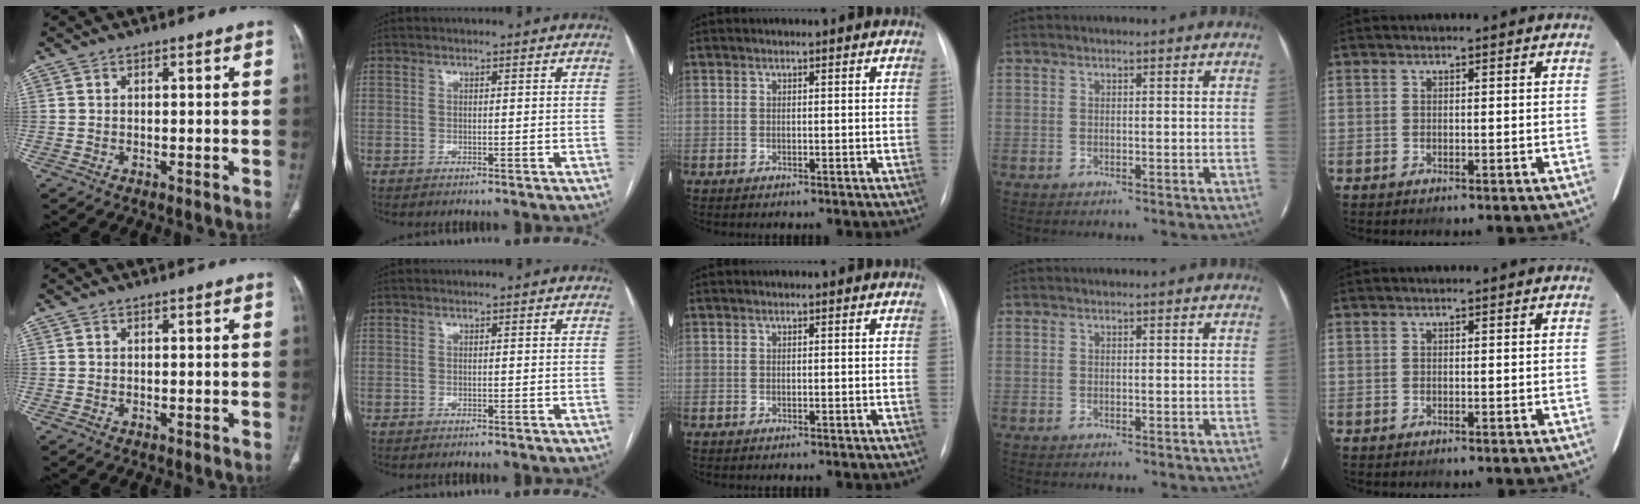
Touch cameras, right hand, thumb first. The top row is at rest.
{}